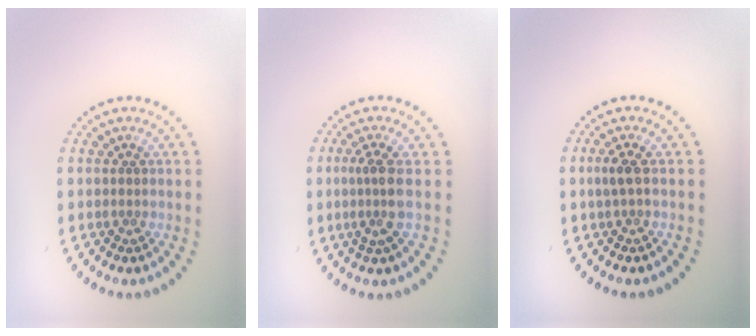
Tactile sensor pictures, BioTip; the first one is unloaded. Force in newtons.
{"total": 2.6, "press": 2.0, "slide": 1.7}
{"total": 1.1, "press": 1.0, "slide": 0.5}